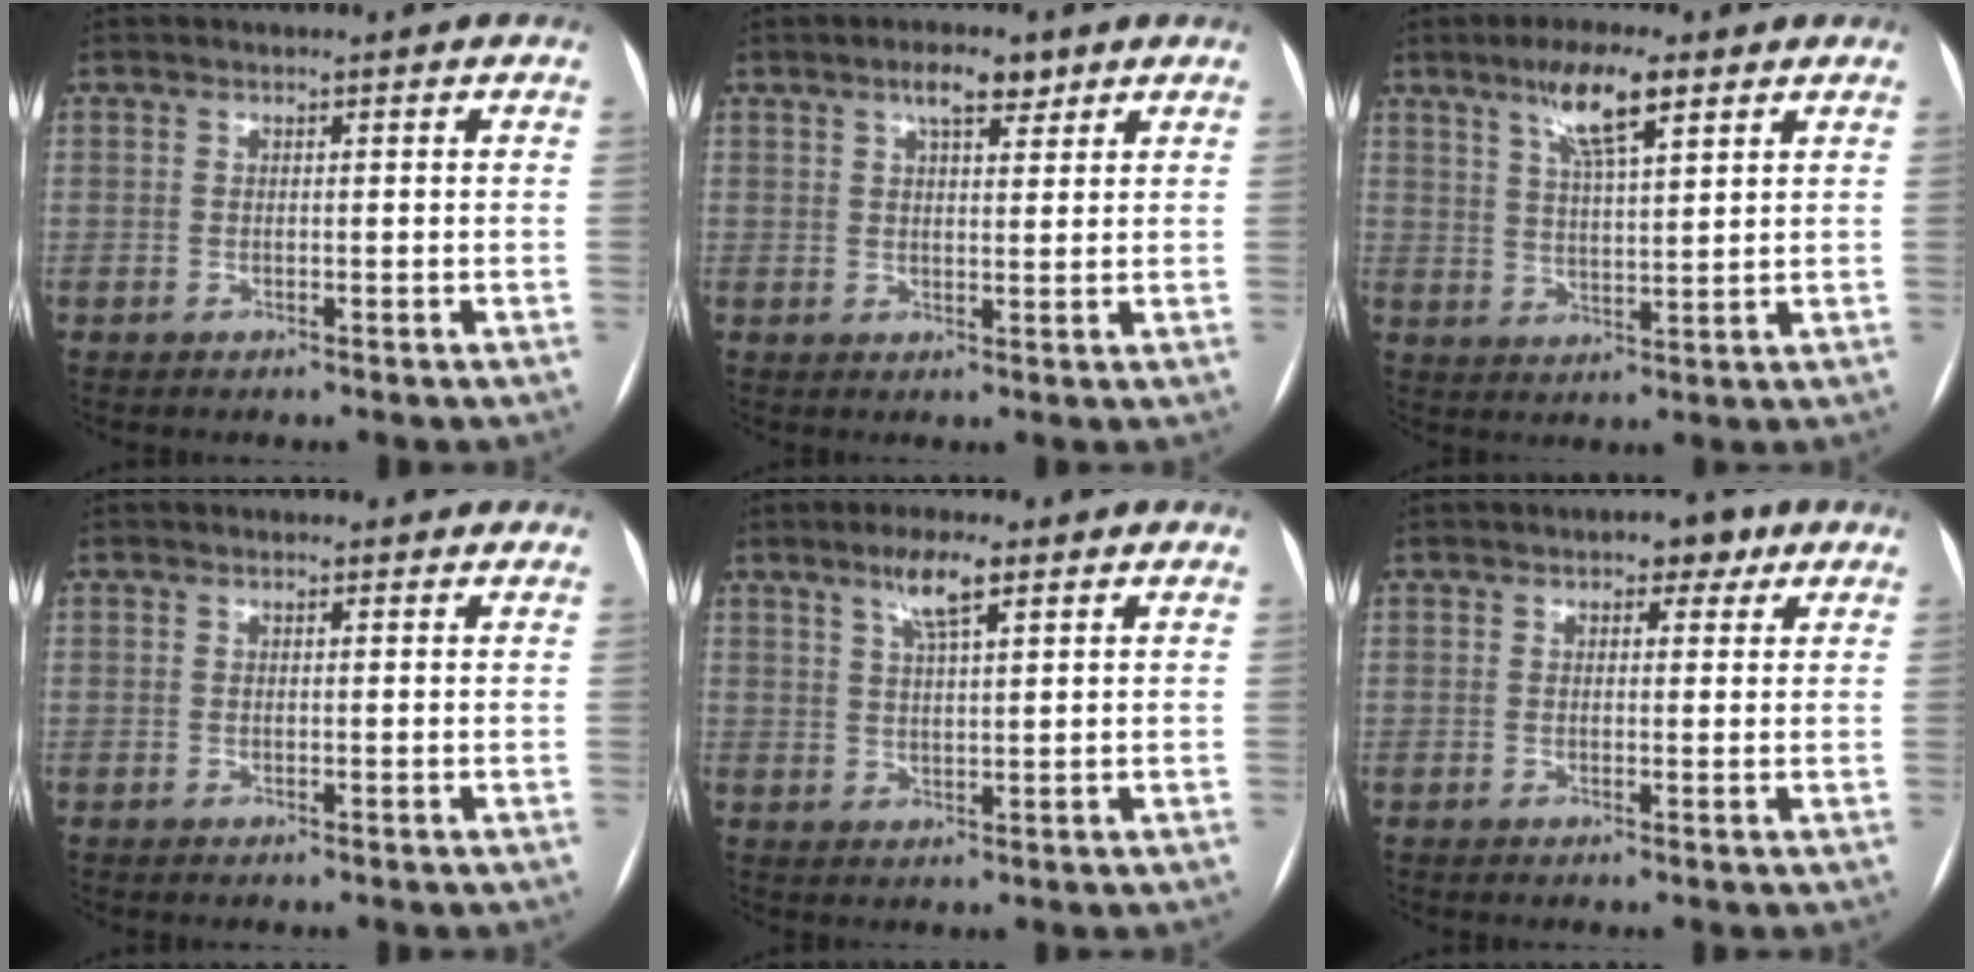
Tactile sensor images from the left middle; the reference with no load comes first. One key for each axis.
{"total": 4.6, "fx": 3.0, "fy": 1.6, "fz": 3.1, "tx": -0.052, "ty": 0.007, "tz": 0.048}
{"total": 8.3, "fx": 5.0, "fy": 1.4, "fz": 6.5, "tx": -0.122, "ty": 0.008, "tz": 0.090}
{"total": 1.0, "fx": 0.7, "fy": 0.5, "fz": 0.4, "tx": -0.013, "ty": 0.007, "tz": 0.008}
{"total": 5.1, "fx": 3.1, "fy": 0.6, "fz": 4.0, "tx": -0.077, "ty": 0.005, "tz": 0.055}
{"total": 3.5, "fx": 2.0, "fy": 1.9, "fz": 2.1, "tx": -0.023, "ty": 0.015, "tz": 0.024}